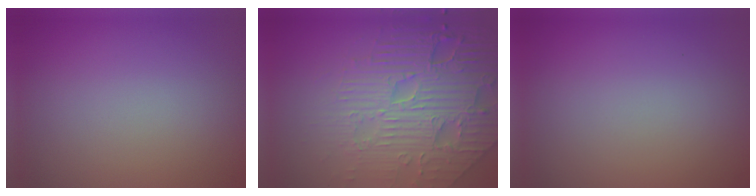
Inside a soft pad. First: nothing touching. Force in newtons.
{"total": 8.3, "press": 6.2, "slide": 5.5}
{"total": 0.0}